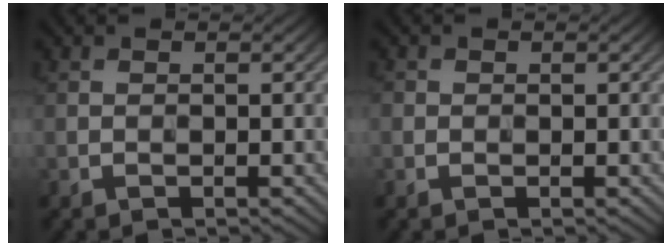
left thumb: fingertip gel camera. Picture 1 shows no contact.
{"total": 0.6, "force": [0.0, 0.6, 0.1], "torque": [0.000, -0.003, -0.003]}